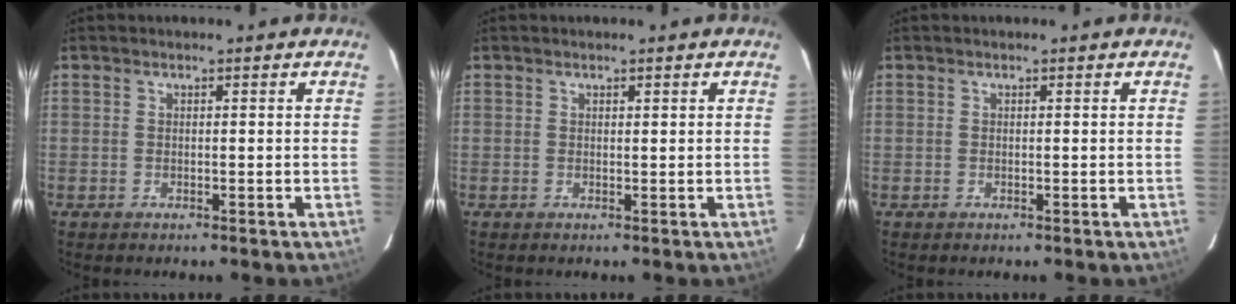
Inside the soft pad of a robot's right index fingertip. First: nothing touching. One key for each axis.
{"total": 0.0}
{"total": 0.0}